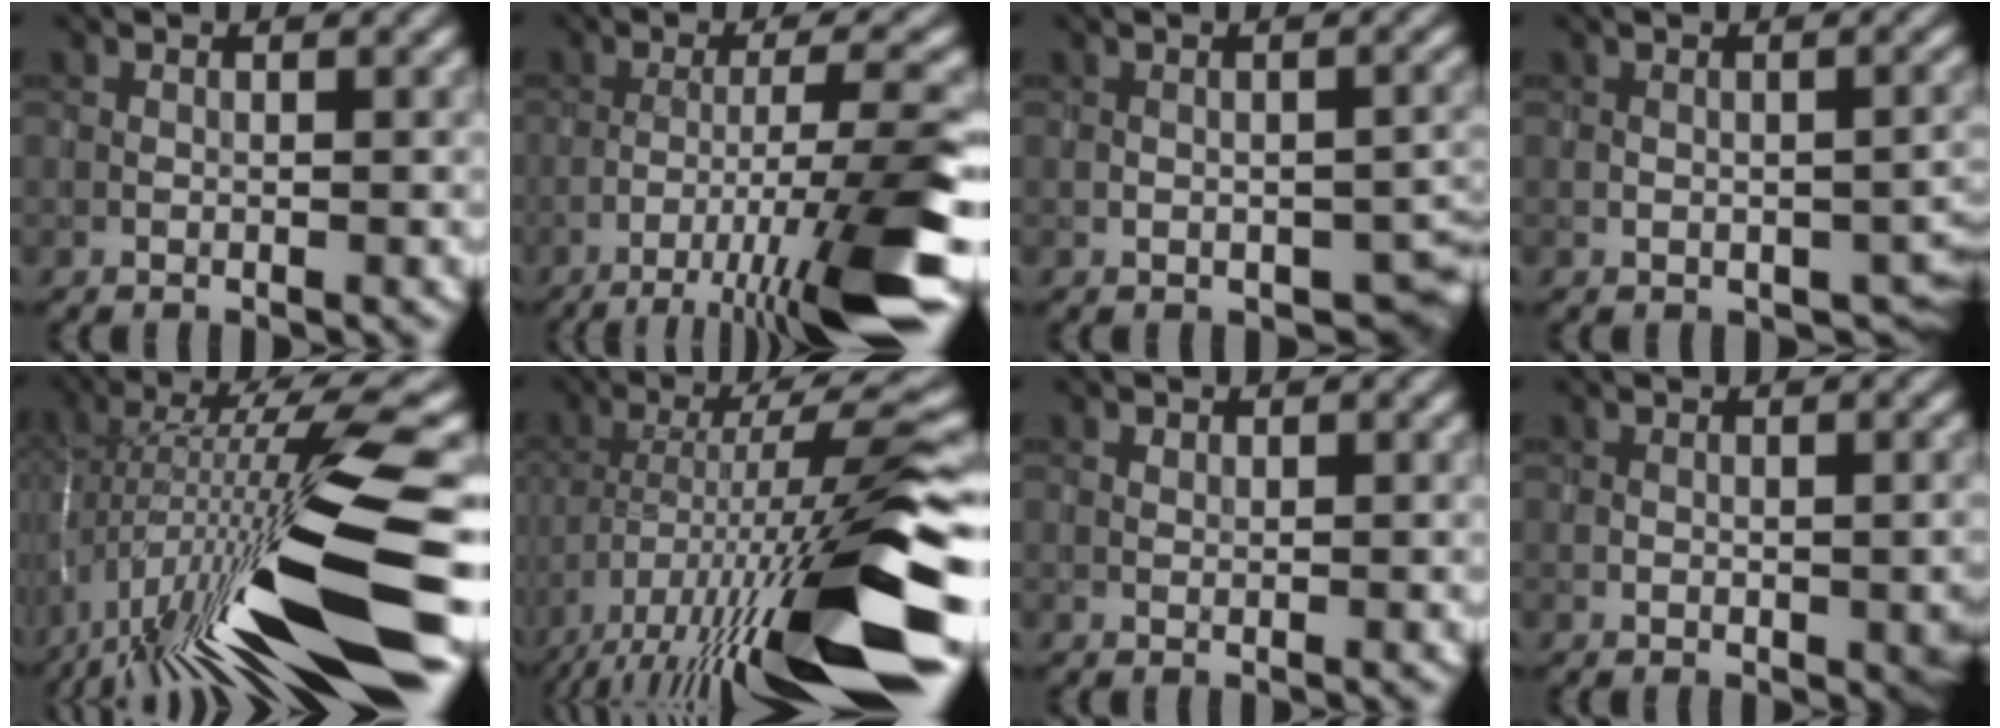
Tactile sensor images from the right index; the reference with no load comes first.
{"total": 11.0, "force": [-5.9, 1.0, 9.2], "torque": [-0.135, 0.010, -0.094]}
{"total": 2.8, "force": [-1.0, 1.6, 2.0], "torque": [-0.024, -0.010, -0.006]}
{"total": 3.1, "force": [-1.1, 1.7, 2.3], "torque": [-0.027, -0.009, -0.008]}
{"total": 15.9, "force": [-5.8, 3.1, 14.5], "torque": [-0.263, 0.022, -0.087]}
{"total": 15.4, "force": [-7.0, 2.5, 13.4], "torque": [-0.229, 0.009, -0.110]}
{"total": 0.6, "force": [0.3, 0.3, 0.5], "torque": [-0.010, -0.001, 0.005]}
{"total": 1.7, "force": [-0.3, 0.6, 1.5], "torque": [-0.016, -0.004, -0.001]}